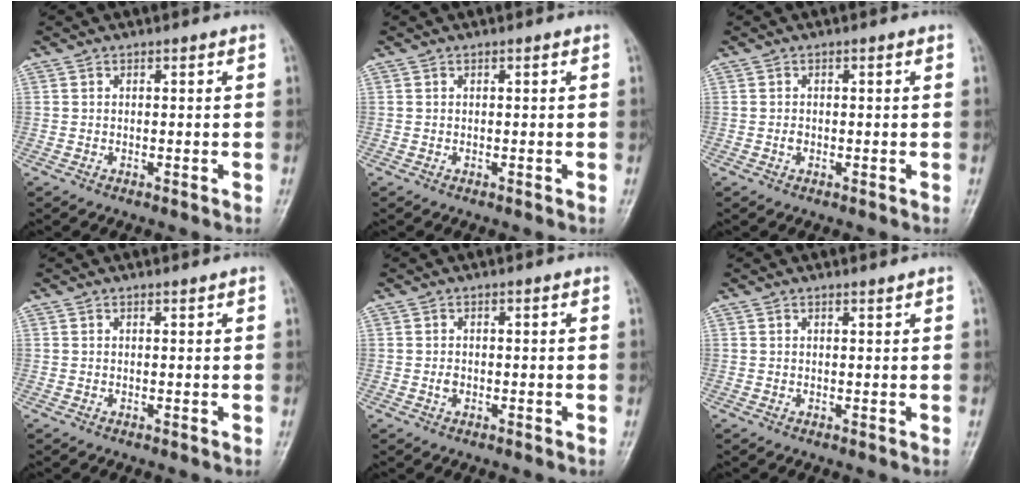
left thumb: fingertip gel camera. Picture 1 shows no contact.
{"total": 0.0}
{"total": 0.9, "force": [-0.2, 0.6, 0.6], "torque": [-0.006, 0.001, -0.003]}
{"total": 0.0}
{"total": 1.2, "force": [-0.2, 0.9, 0.8], "torque": [-0.010, 0.001, -0.004]}
{"total": 0.5, "force": [0.5, -0.1, 0.2], "torque": [-0.006, -0.005, 0.010]}